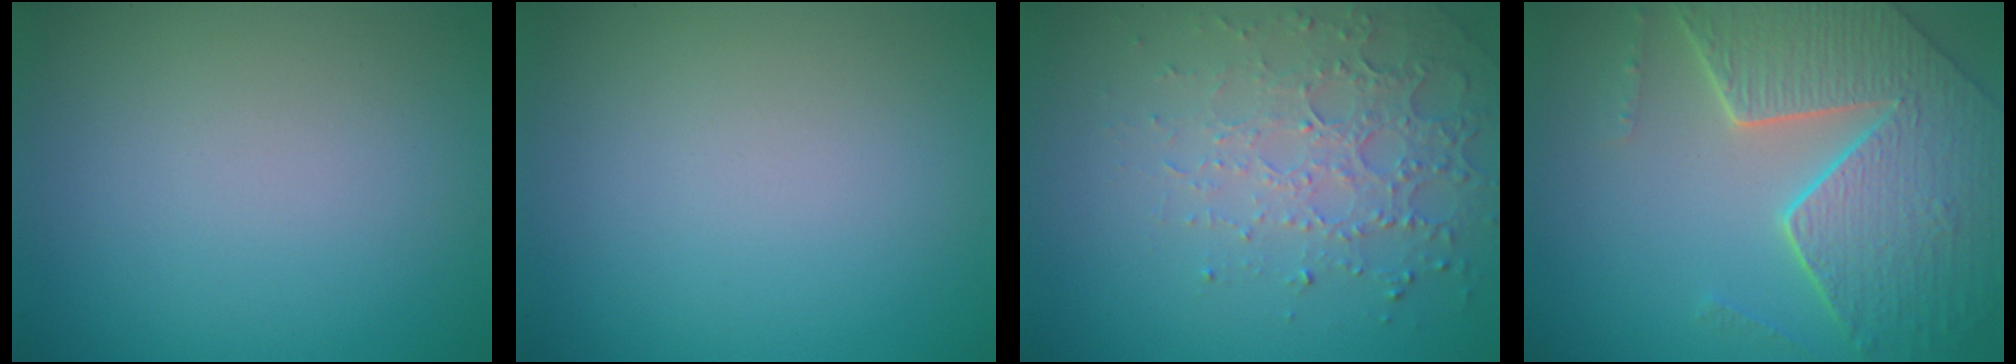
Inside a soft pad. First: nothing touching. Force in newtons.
{"total": 0.0}
{"total": 4.7, "press": 3.3, "slide": 3.4}
{"total": 8.3, "press": 5.9, "slide": 5.9}